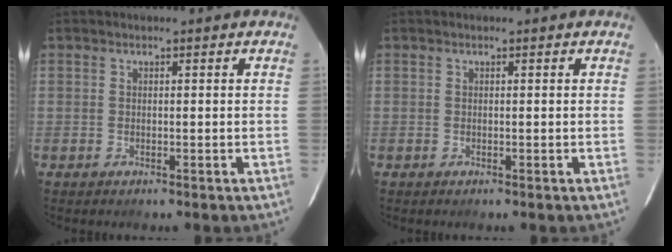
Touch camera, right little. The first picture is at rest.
{"total": 0.0}